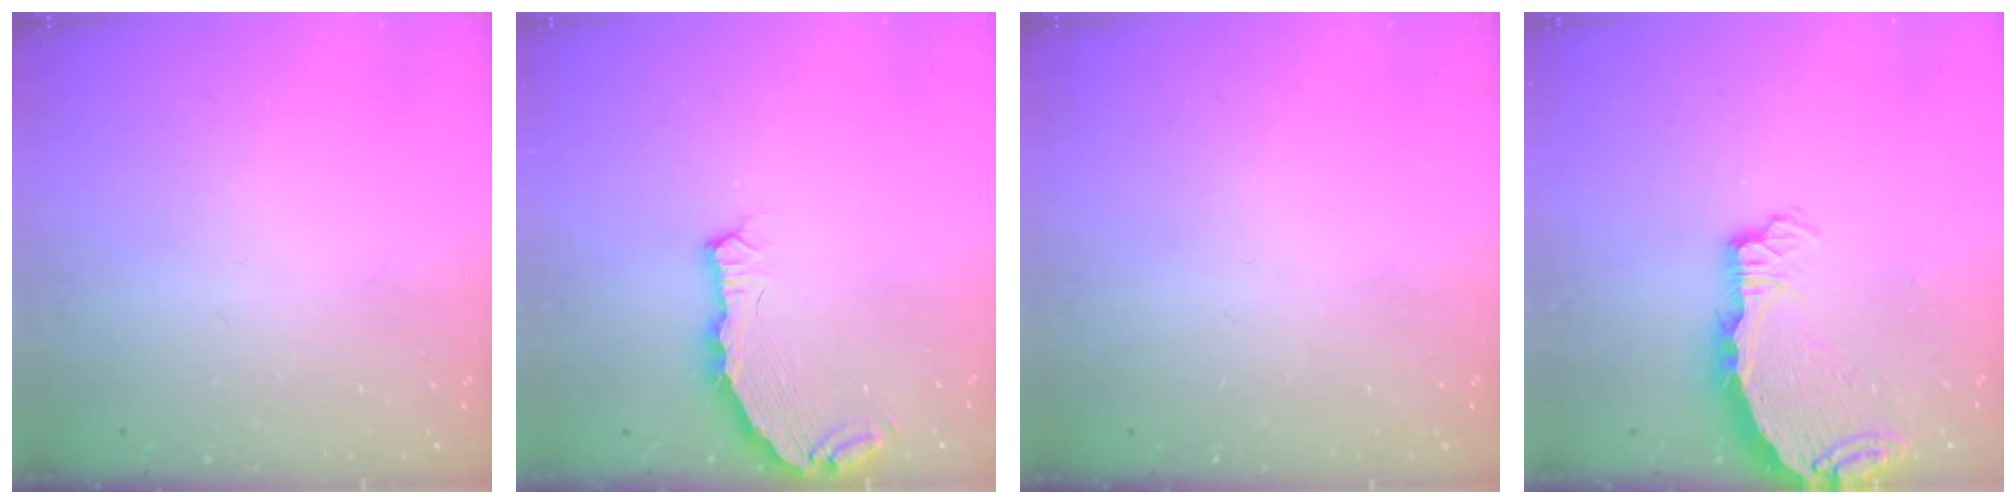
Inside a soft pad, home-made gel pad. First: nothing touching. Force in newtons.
{"total": 6.8, "press": 5.1, "slide": 4.4}
{"total": 0.0}
{"total": 5.8, "press": 5.8, "slide": 0.5}